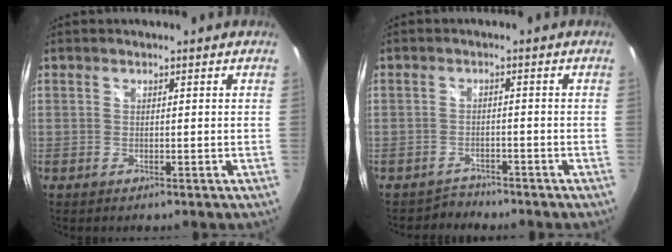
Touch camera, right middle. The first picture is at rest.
{"total": 2.4, "force": [-2.2, 0.9, -0.5], "torque": [0.005, 0.003, -0.040]}